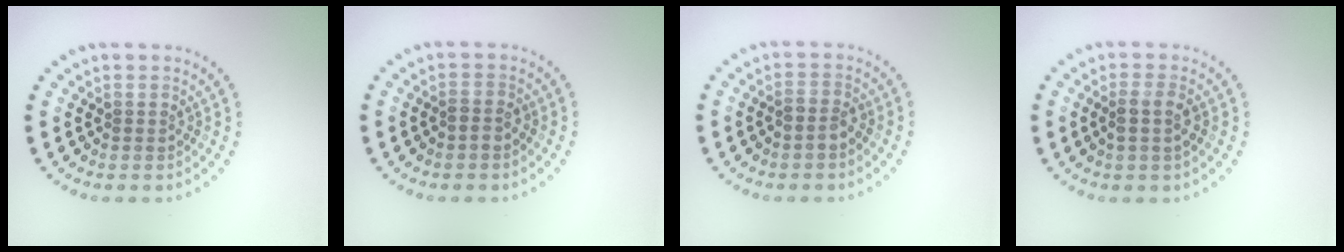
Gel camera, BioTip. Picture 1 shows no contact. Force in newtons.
{"total": 0.9, "press": 0.8, "slide": 0.4}
{"total": 1.5, "press": 1.3, "slide": 0.8}
{"total": 1.8, "press": 1.5, "slide": 0.9}